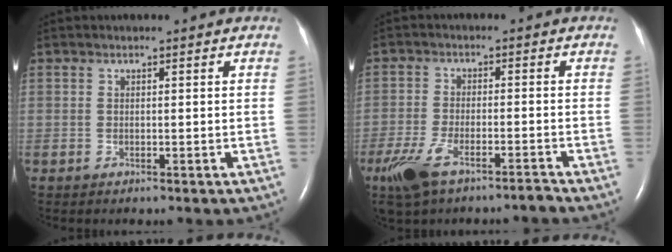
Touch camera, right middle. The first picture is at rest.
{"total": 7.4, "force": [-5.3, 1.6, 5.0], "torque": [-0.104, -0.010, -0.098]}